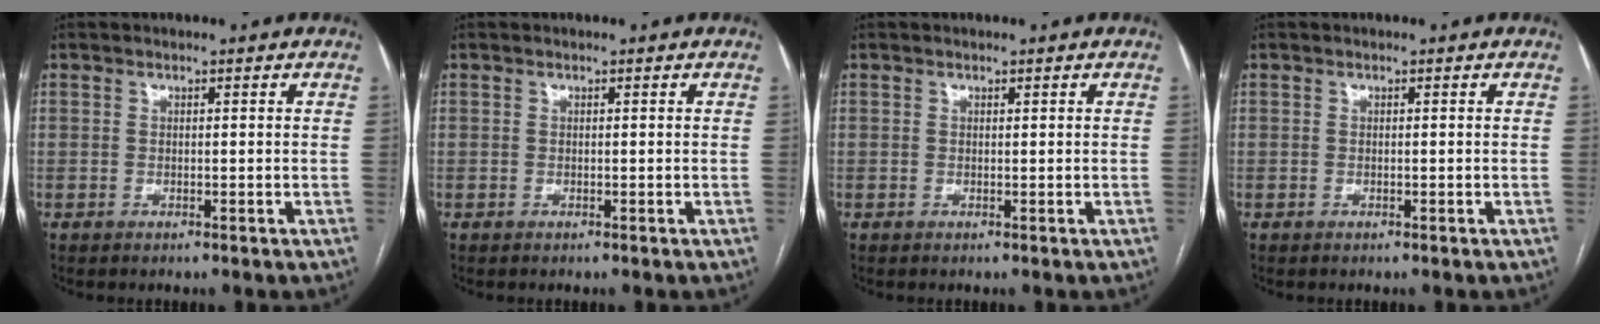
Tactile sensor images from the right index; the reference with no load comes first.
{"total": 0.0}
{"total": 0.0}
{"total": 0.0}